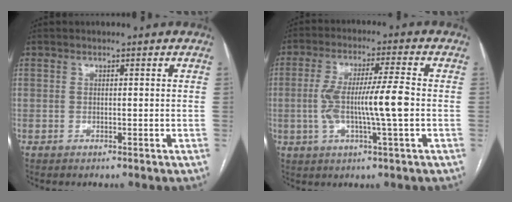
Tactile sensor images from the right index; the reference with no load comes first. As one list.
[{"total": 10.0, "force": [-1.1, 0.4, 9.9], "torque": [-0.188, 0.009, -0.024]}]